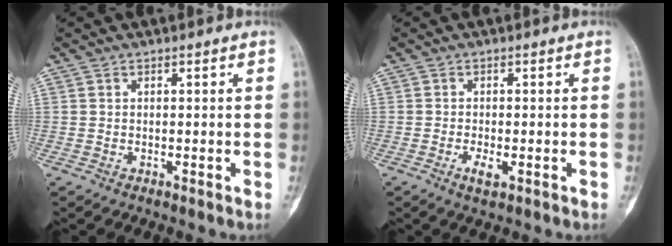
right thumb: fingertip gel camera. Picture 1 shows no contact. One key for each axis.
{"total": 2.7, "fx": -1.0, "fy": 1.1, "fz": 2.2, "tx": -0.042, "ty": -0.001, "tz": -0.018}